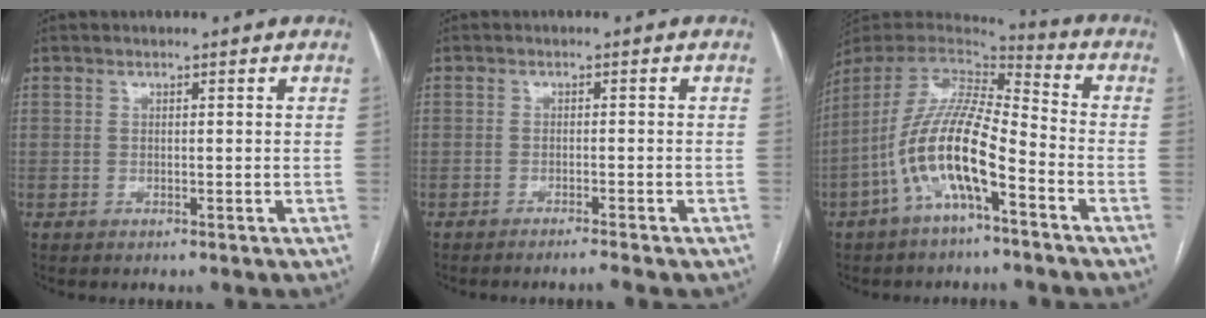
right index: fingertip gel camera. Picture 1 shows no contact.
{"total": 3.6, "force": [-3.2, 0.0, 1.7], "torque": [-0.020, -0.003, -0.041]}
{"total": 14.7, "force": [-6.0, 3.1, 13.1], "torque": [-0.266, 0.007, -0.112]}